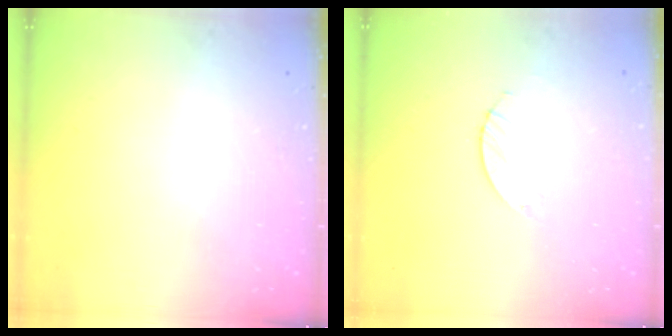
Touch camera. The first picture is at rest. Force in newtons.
{"total": 0.9, "press": 0.8, "slide": 0.2}